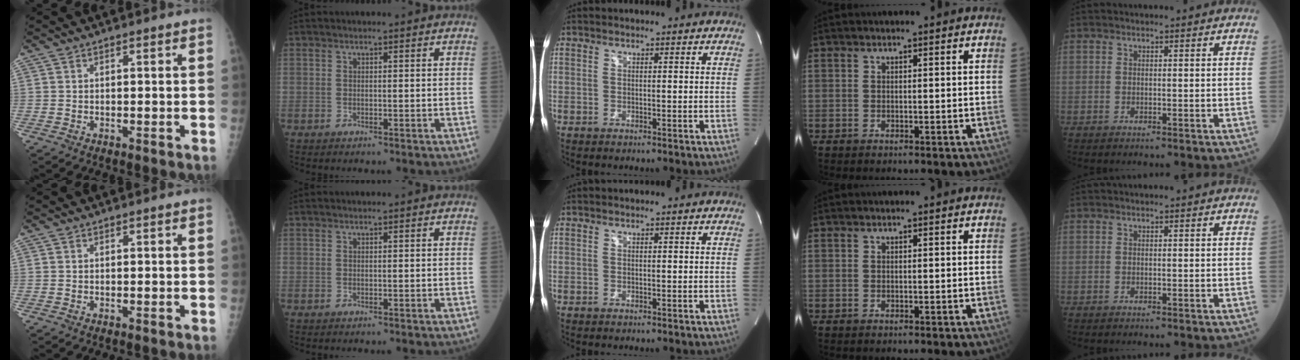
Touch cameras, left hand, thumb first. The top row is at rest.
{}